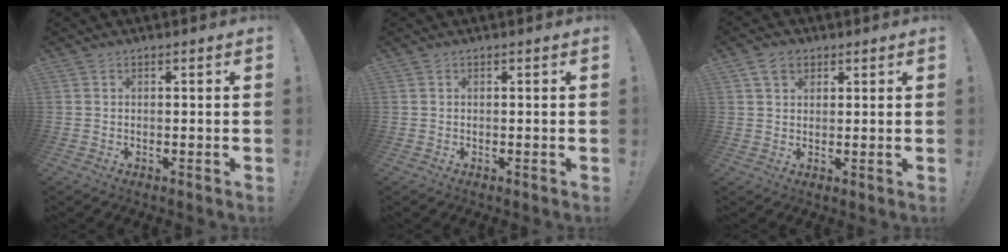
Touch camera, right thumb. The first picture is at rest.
{"total": 0.0}
{"total": 4.6, "force": [2.5, 3.2, 2.2], "torque": [-0.037, -0.002, 0.047]}